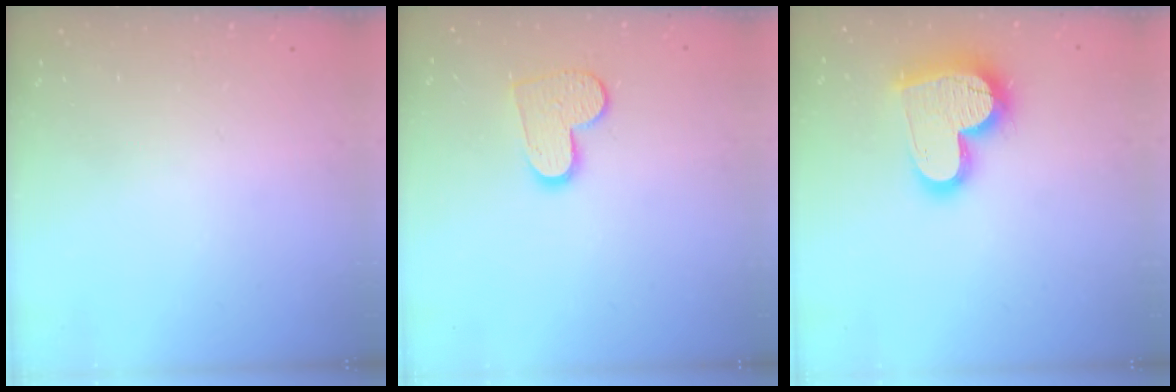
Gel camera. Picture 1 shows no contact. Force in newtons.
{"total": 10.8, "press": 10.7, "slide": 0.9}
{"total": 18.1, "press": 18.0, "slide": 1.5}